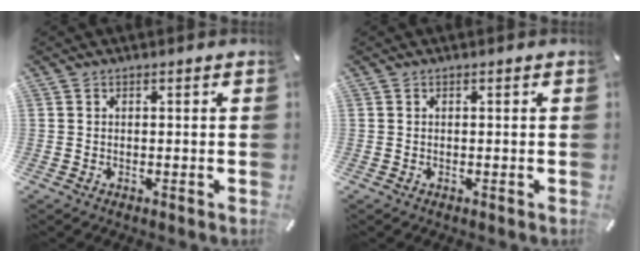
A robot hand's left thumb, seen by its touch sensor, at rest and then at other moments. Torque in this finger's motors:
{"motor_torque": [-0.01, 0.00, -0.02, -0.01, 0.00]}